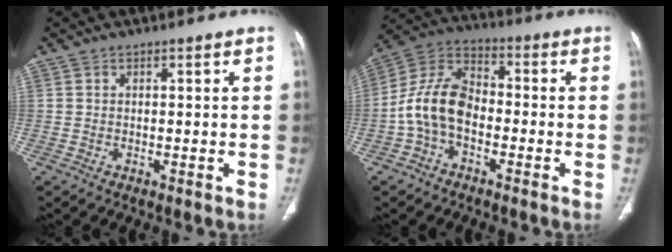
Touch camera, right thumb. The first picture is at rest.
{"total": 10.9, "force": [-2.5, 7.2, 7.8], "torque": [-0.145, 0.039, -0.061]}